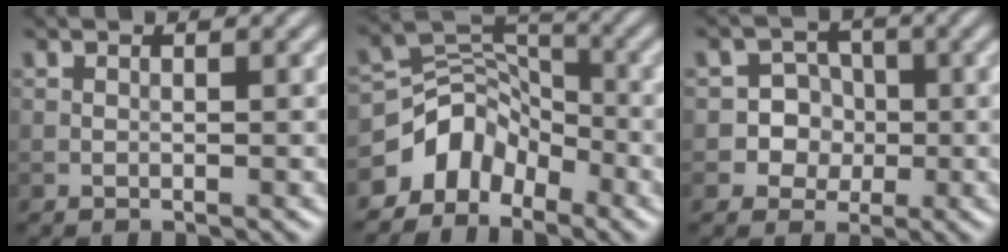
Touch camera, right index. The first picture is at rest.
{"total": 5.2, "force": [-3.6, 3.4, 1.7], "torque": [-0.012, 0.007, -0.075]}
{"total": 4.1, "force": [-0.8, 3.9, 0.9], "torque": [0.006, 0.019, -0.031]}